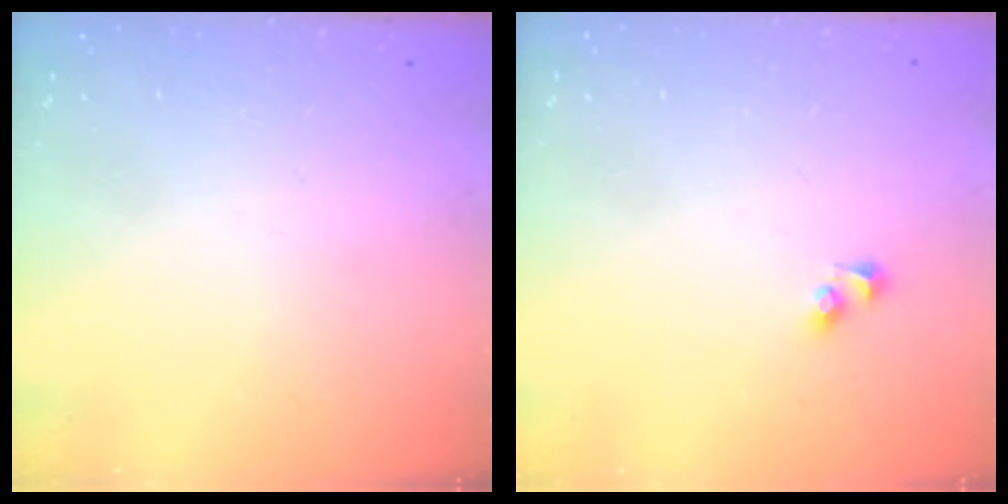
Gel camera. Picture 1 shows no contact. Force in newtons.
{"total": 2.7, "press": 2.5, "slide": 1.2}